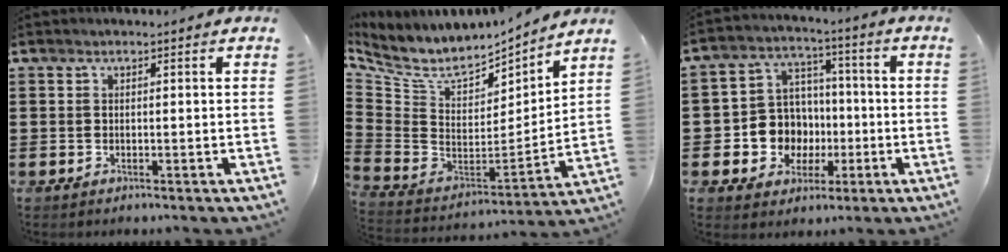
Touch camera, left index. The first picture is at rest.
{"total": 6.5, "force": [5.3, 2.8, 2.7], "torque": [-0.087, -0.047, 0.090]}
{"total": 9.1, "force": [-1.0, 8.6, 2.6], "torque": [-0.097, 0.009, -0.011]}